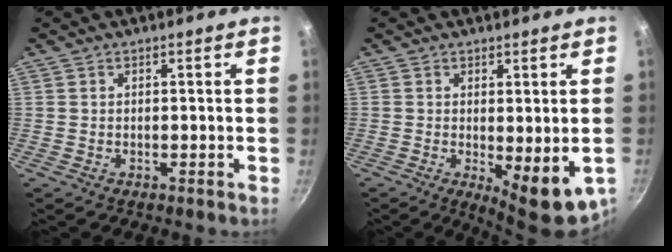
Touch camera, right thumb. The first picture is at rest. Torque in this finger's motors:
{"motor_torque": [-0.25, 0.70, 0.05, -0.02, 0.05]}